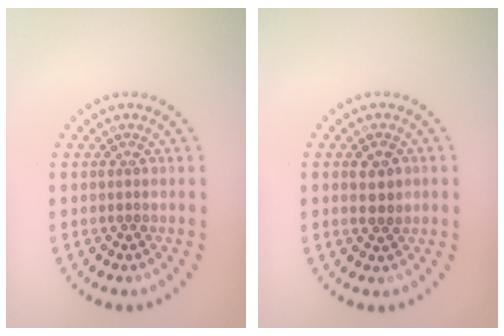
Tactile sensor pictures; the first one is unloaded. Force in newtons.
{"total": 1.8, "press": 1.8, "slide": 0.3}